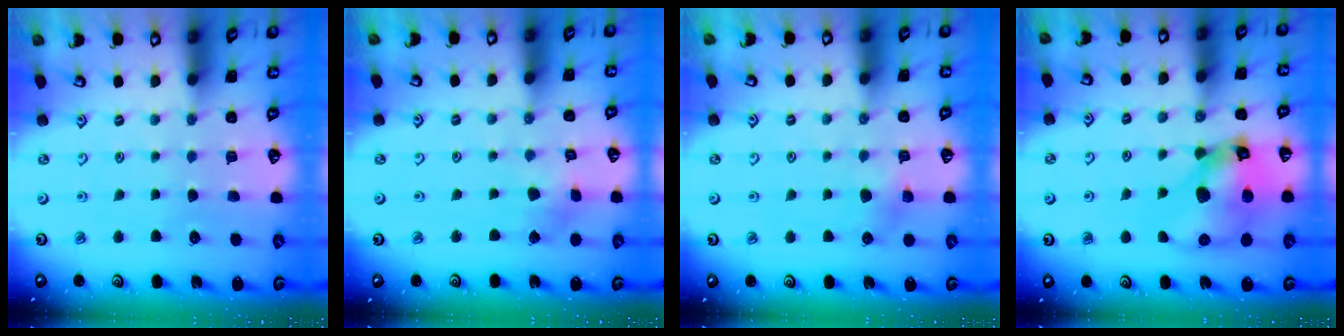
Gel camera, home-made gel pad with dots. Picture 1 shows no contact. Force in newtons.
{"total": 3.8, "press": 3.8, "slide": 0.4}
{"total": 5.4, "press": 5.3, "slide": 0.6}
{"total": 15.8, "press": 15.6, "slide": 2.2}